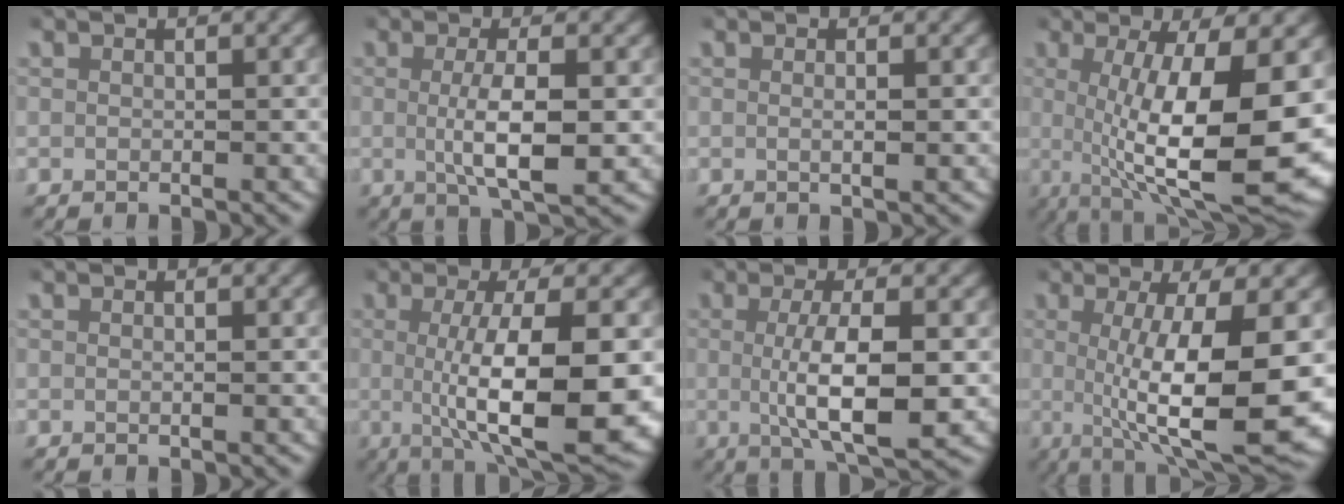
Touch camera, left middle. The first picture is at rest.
{"total": 4.6, "force": [-0.3, 1.0, 4.5], "torque": [-0.081, -0.010, 0.000]}
{"total": 0.7, "force": [0.1, 0.0, 0.7], "torque": [-0.014, -0.004, 0.002]}
{"total": 13.9, "force": [-0.6, 4.4, 13.1], "torque": [-0.184, -0.019, 0.008]}
{"total": 0.0}
{"total": 10.4, "force": [-0.6, 2.6, 10.0], "torque": [-0.153, -0.011, -0.002]}
{"total": 6.5, "force": [-0.5, 1.8, 6.3], "torque": [-0.104, -0.009, -0.005]}
{"total": 11.8, "force": [-0.5, 2.9, 11.5], "torque": [-0.161, -0.013, 0.003]}